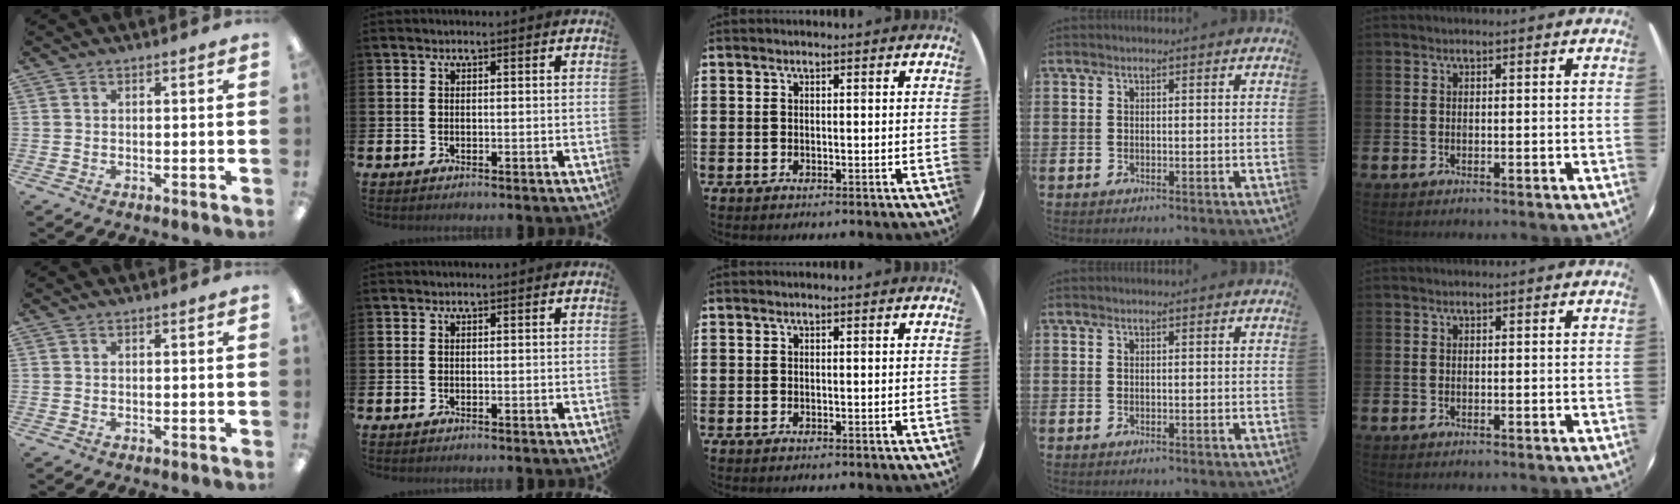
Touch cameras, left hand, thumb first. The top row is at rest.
{}